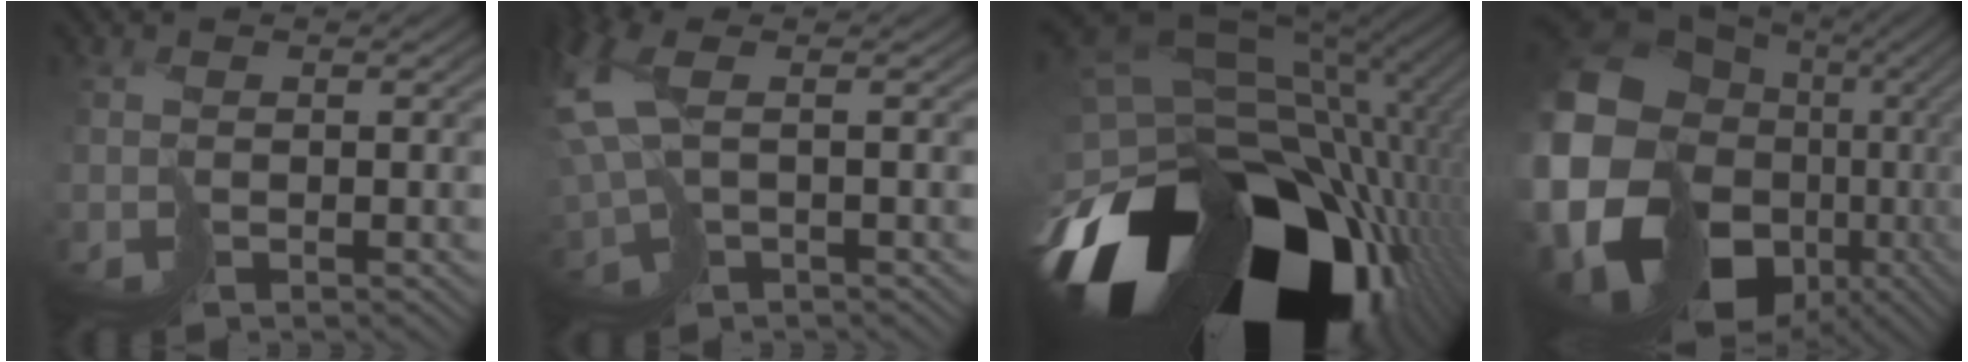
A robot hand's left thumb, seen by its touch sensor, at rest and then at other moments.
{"total": 7.1, "force": [0.4, 2.9, 6.5], "torque": [-0.192, -0.007, 0.014]}
{"total": 19.6, "force": [-7.2, 12.0, 13.8], "torque": [-0.284, -0.062, -0.073]}
{"total": 20.9, "force": [-2.5, 18.0, 10.4], "torque": [-0.263, -0.048, -0.039]}